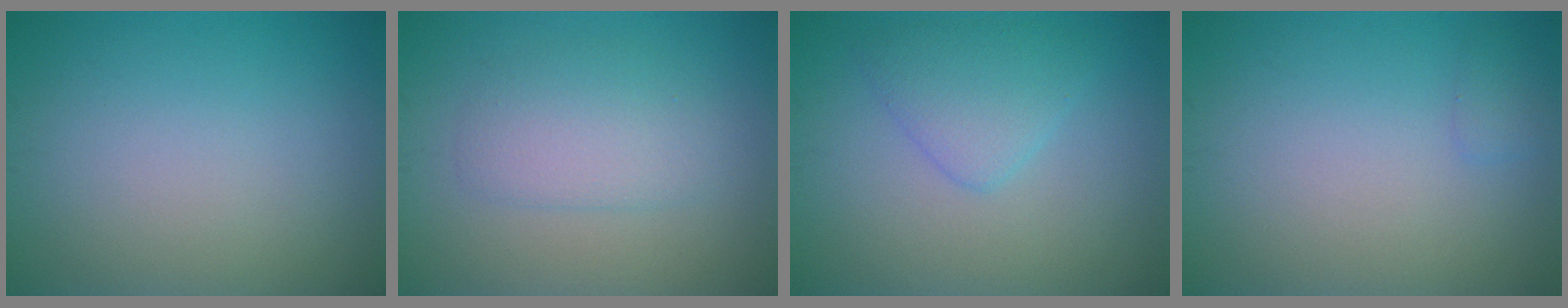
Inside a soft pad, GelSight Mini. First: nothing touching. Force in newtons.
{"total": 3.1, "press": 3.1, "slide": 0.0}
{"total": 3.0, "press": 3.0, "slide": 0.0}
{"total": 0.7, "press": 0.7, "slide": 0.0}